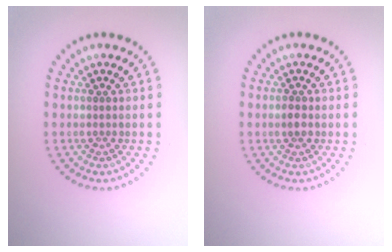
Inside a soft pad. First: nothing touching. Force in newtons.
{"total": 1.1, "press": 1.1, "slide": 0.1}